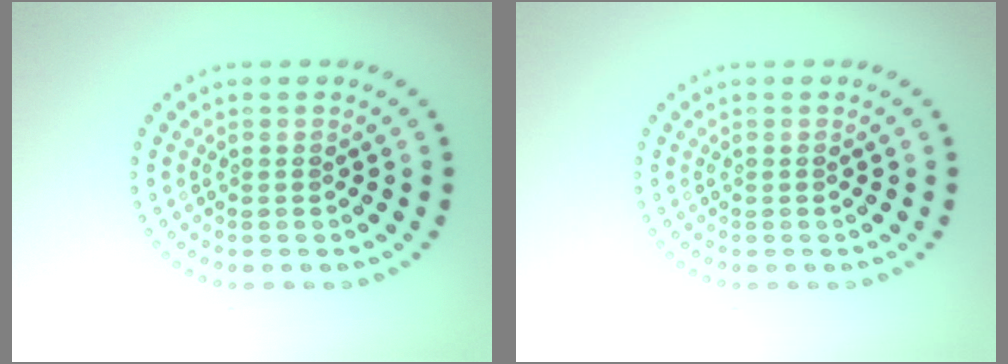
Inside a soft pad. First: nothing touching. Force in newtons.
{"total": 0.0}